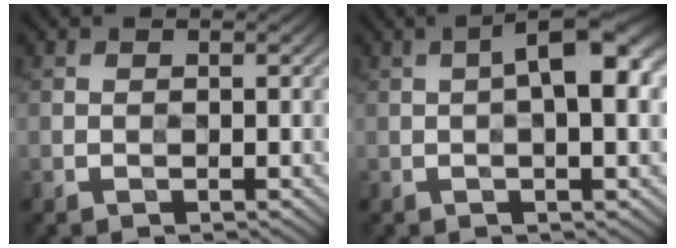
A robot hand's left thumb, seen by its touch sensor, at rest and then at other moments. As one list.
[{"total": 7.3, "force": [1.0, 2.5, 6.8], "torque": [-0.105, 0.016, 0.010]}]